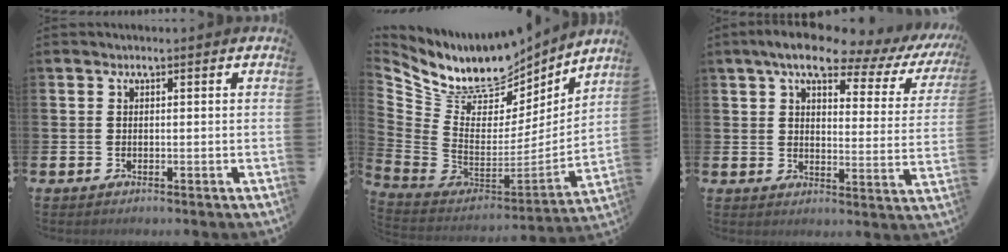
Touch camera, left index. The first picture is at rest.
{"total": 10.7, "force": [8.7, 5.2, 3.6], "torque": [-0.112, -0.058, 0.153]}
{"total": 8.1, "force": [6.4, 2.3, 4.4], "torque": [-0.085, -0.038, 0.101]}